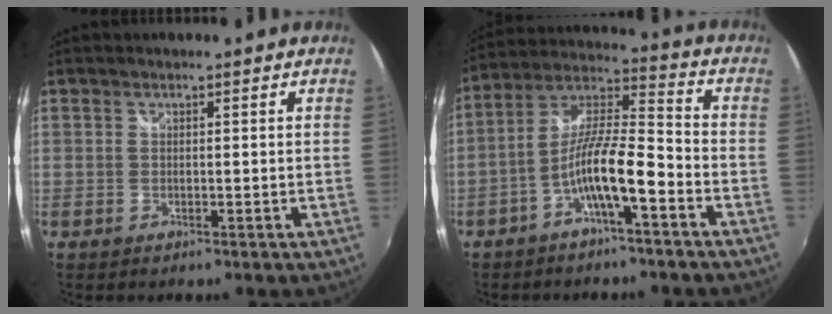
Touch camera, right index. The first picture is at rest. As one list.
[{"total": 10.7, "force": [-5.1, 1.7, 9.3], "torque": [-0.190, 0.013, -0.092]}]